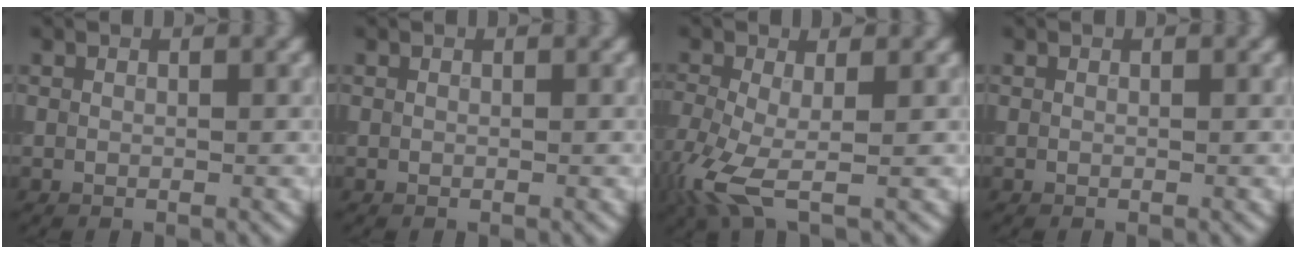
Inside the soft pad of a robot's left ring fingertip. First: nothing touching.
{"total": 0.0}
{"total": 5.5, "force": [-2.3, 2.0, 4.6], "torque": [-0.131, -0.017, -0.052]}
{"total": 0.0}